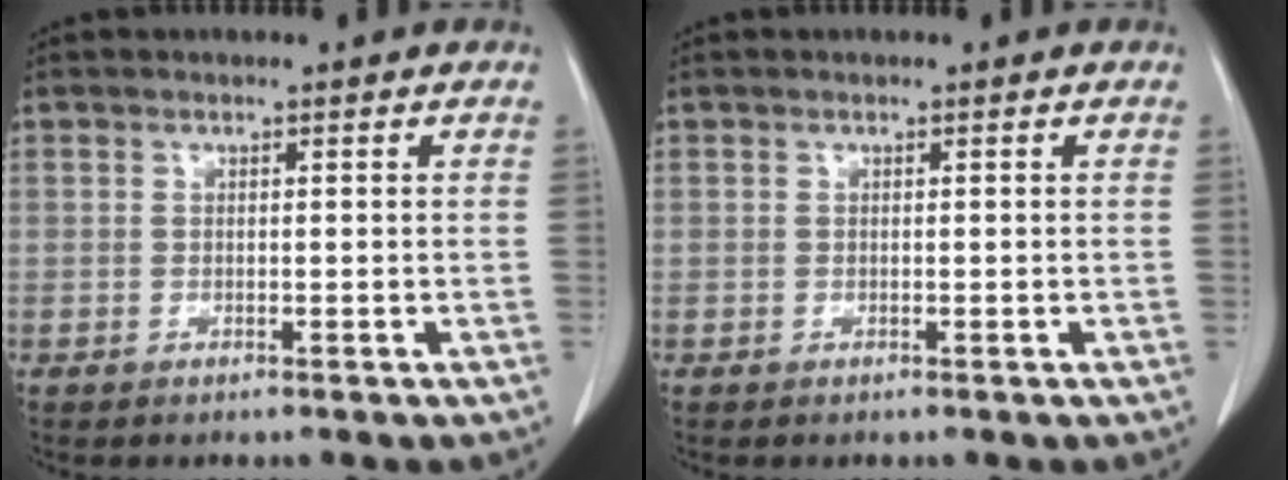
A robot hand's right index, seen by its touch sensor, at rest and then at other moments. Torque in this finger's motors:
{"motor_torque": [0.01, 0.00, 0.02, 0.00]}